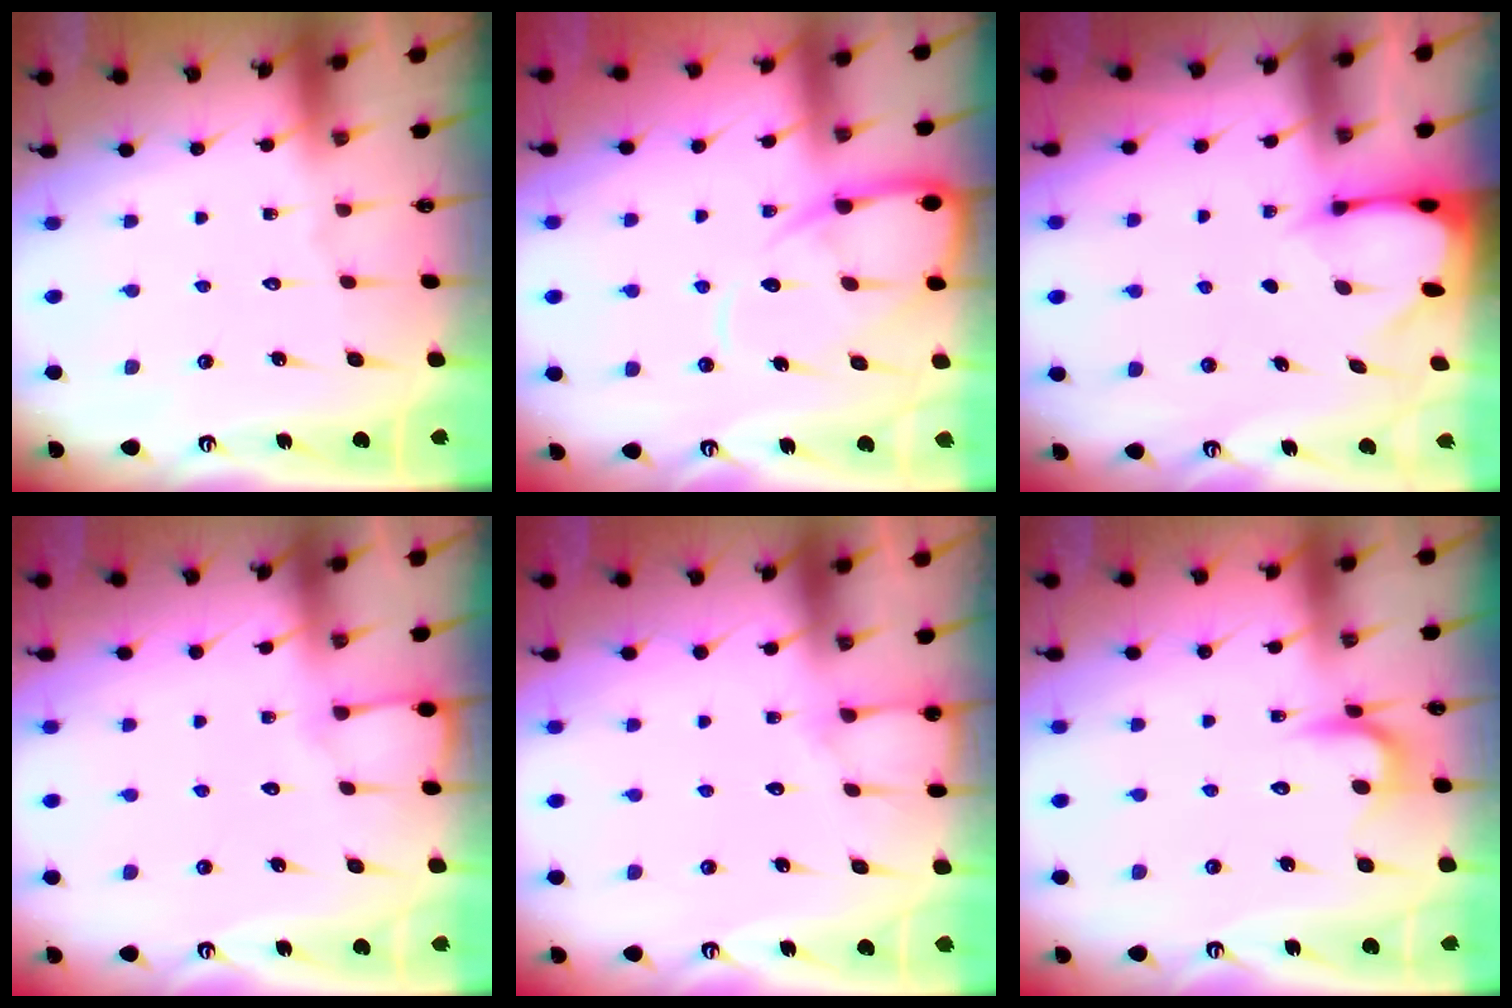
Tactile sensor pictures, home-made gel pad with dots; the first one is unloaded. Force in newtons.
{"total": 10.1, "press": 10.1, "slide": 1.0}
{"total": 2.5, "press": 2.5, "slide": 0.5}
{"total": 3.8, "press": 3.8, "slide": 0.5}
{"total": 5.6, "press": 5.6, "slide": 0.6}
{"total": 5.3, "press": 5.3, "slide": 0.8}